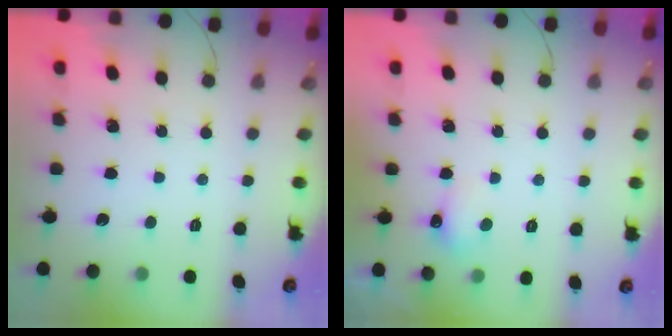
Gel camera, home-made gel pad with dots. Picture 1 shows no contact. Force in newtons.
{"total": 5.9, "press": 5.2, "slide": 2.9}